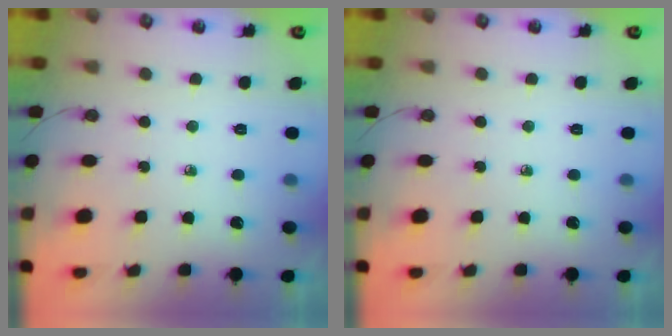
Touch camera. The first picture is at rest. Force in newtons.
{"total": 0.0}